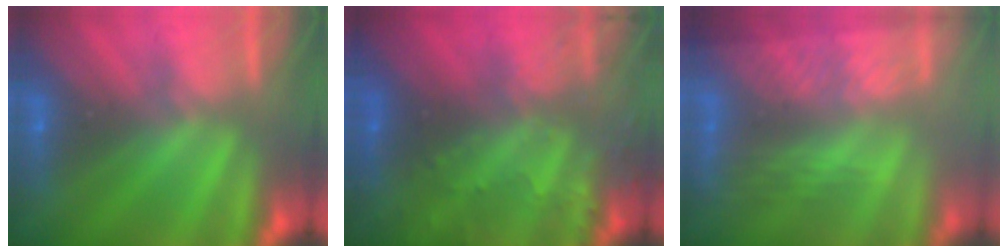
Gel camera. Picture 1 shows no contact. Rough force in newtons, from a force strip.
{"total": 7.9}
{"total": 2.9}